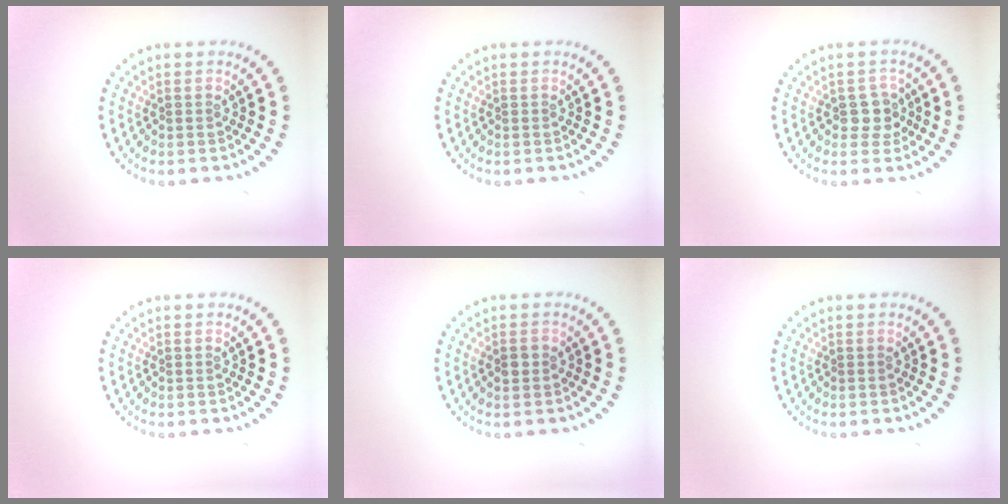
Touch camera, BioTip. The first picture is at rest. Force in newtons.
{"total": 0.0}
{"total": 2.2, "press": 2.0, "slide": 0.8}
{"total": 0.0}
{"total": 1.5, "press": 1.5, "slide": 0.1}
{"total": 0.0}